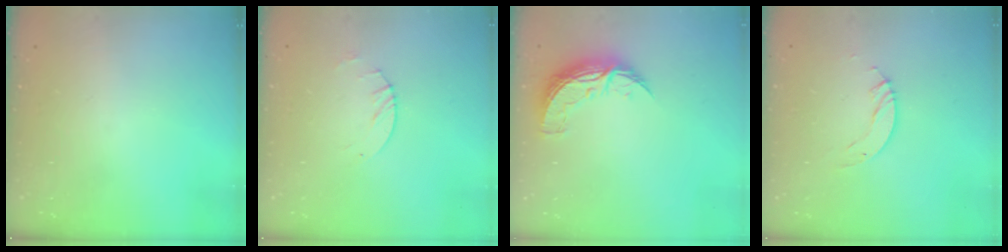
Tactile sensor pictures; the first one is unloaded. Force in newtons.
{"total": 2.6, "press": 2.5, "slide": 0.4}
{"total": 8.4, "press": 8.4, "slide": 0.3}
{"total": 4.0, "press": 4.0, "slide": 0.3}